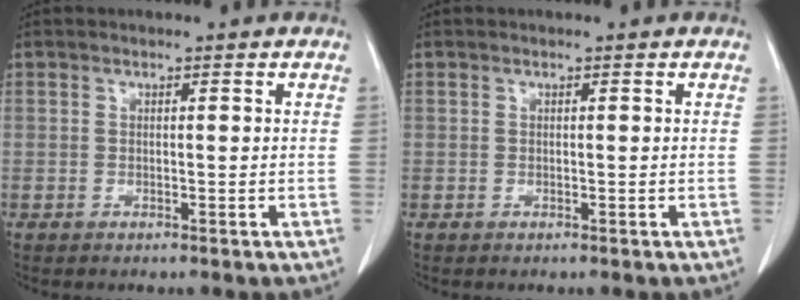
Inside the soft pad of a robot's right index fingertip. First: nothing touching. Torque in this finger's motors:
{"motor_torque": [0.00, 0.01, 0.00, 0.01]}